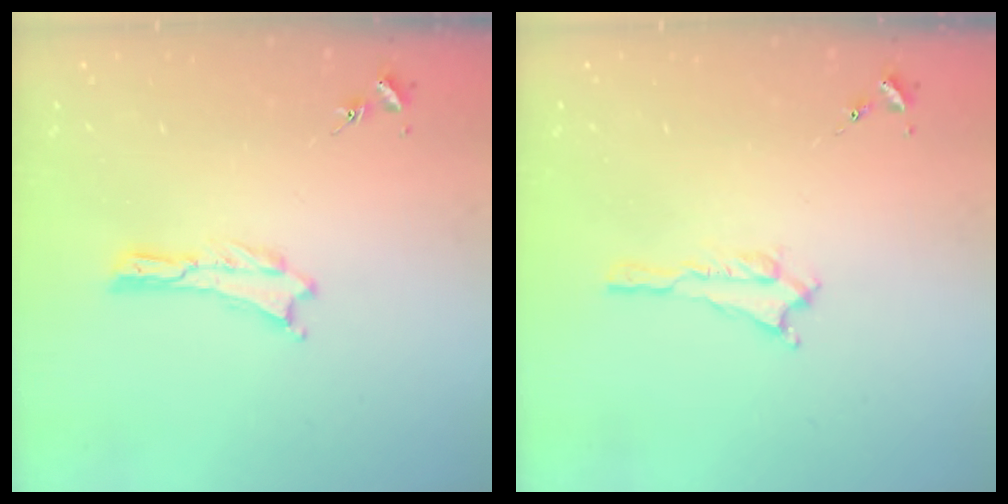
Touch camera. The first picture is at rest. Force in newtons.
{"total": 1.4, "press": 1.4, "slide": 0.2}